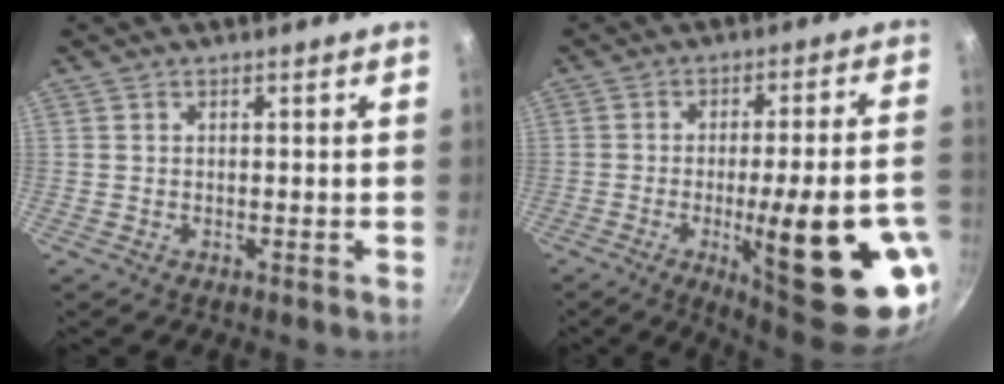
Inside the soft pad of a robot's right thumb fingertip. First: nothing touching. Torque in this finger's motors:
{"motor_torque": [2.59, 2.42, 2.39, -0.38, 0.53]}